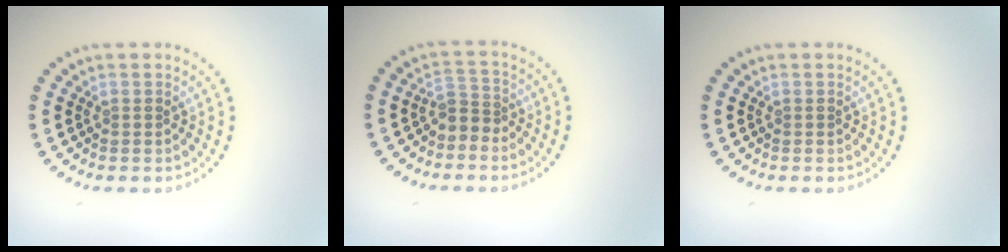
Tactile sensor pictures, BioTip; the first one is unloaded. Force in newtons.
{"total": 2.2, "press": 1.7, "slide": 1.4}
{"total": 0.0}